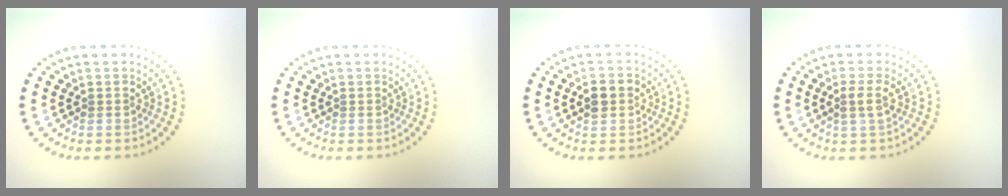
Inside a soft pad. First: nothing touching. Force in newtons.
{"total": 0.0}
{"total": 2.3, "press": 2.3, "slide": 0.2}
{"total": 1.6, "press": 1.5, "slide": 0.7}